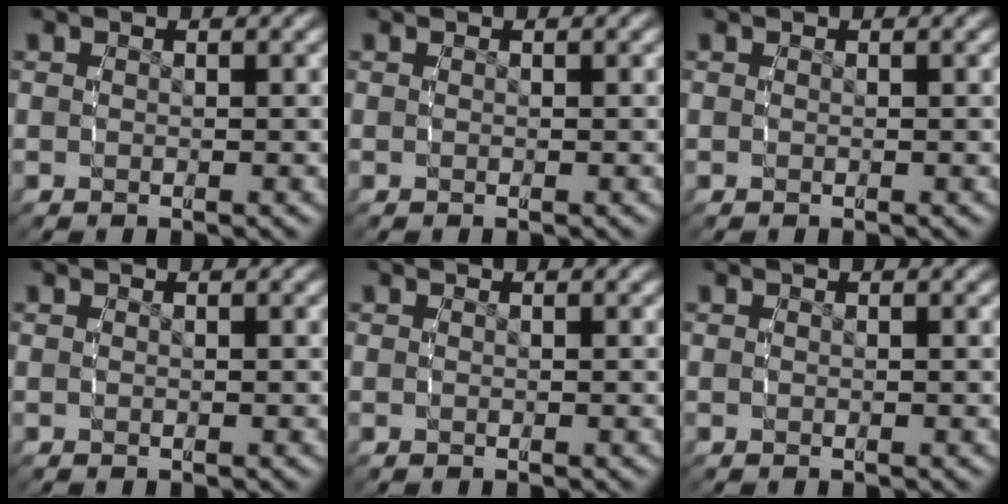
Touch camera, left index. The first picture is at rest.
{"total": 0.0}
{"total": 0.0}
{"total": 0.0}
{"total": 0.0}
{"total": 0.0}